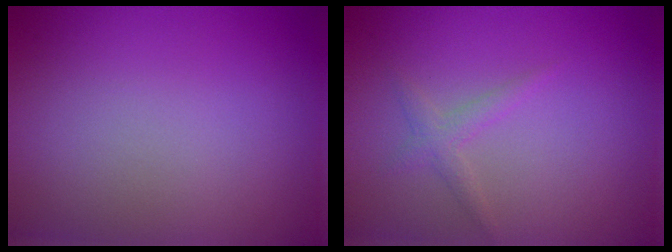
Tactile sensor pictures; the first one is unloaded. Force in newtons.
{"total": 1.3, "press": 1.3, "slide": 0.1}